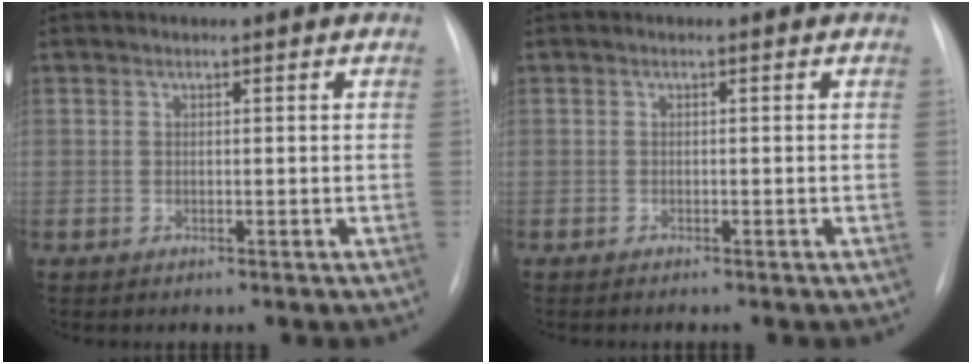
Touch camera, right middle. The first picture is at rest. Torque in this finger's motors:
{"motor_torque": [0.40, -0.44, 0.06, 0.02]}